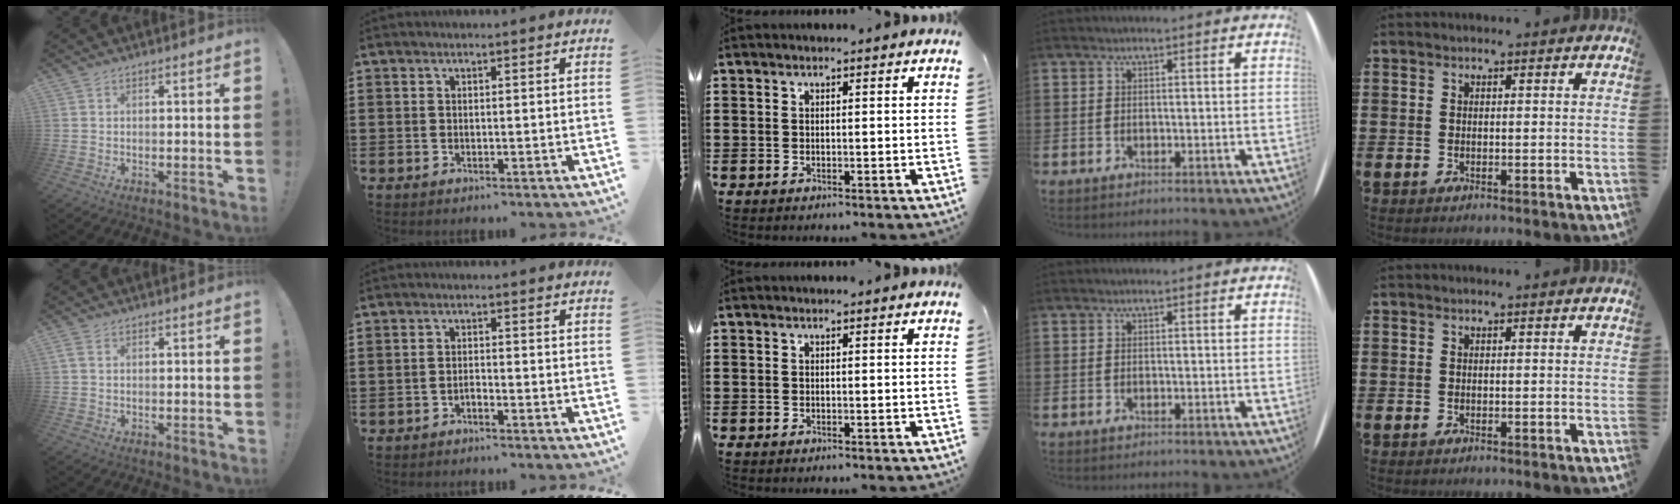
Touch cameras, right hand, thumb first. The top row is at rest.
{"thumb": {"total": 1.3, "force": [0.4, 0.7, 1.0], "torque": [-0.026, 0.005, 0.009]}, "index": {"total": 1.1, "force": [-1.0, 0.3, 0.5], "torque": [-0.014, -0.004, -0.018]}}